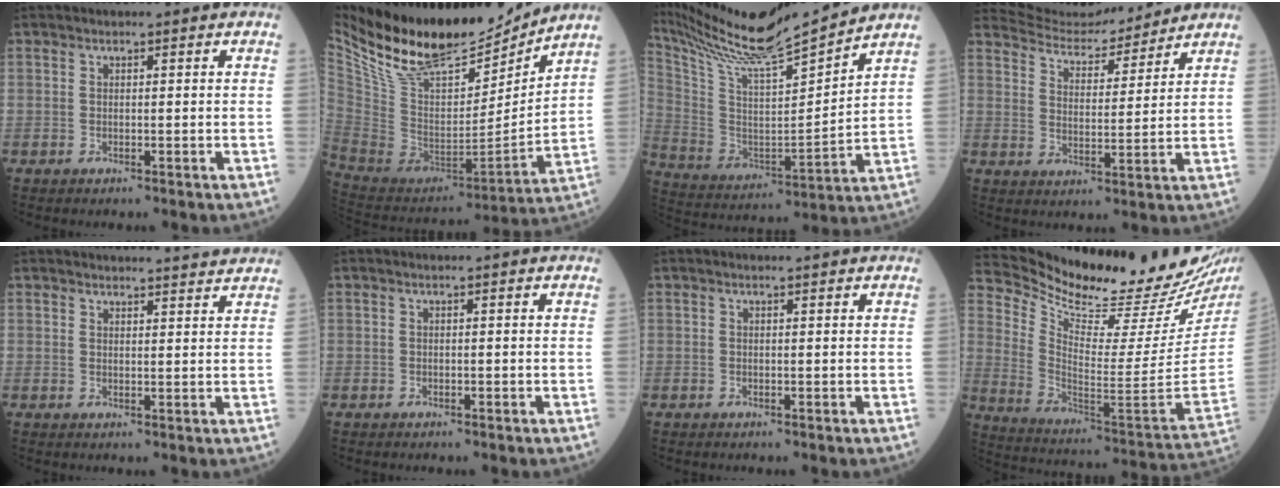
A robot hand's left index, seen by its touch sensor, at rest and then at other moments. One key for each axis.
{"total": 25.6, "fx": 21.7, "fy": 7.1, "fz": 11.5, "tx": -0.231, "ty": -0.018, "tz": 0.370}
{"total": 19.3, "fx": 17.6, "fy": -0.2, "fz": 7.9, "tx": -0.161, "ty": -0.023, "tz": 0.308}
{"total": 10.0, "fx": 9.9, "fy": 1.0, "fz": 1.1, "tx": -0.029, "ty": 0.009, "tz": 0.163}
{"total": 6.2, "fx": 6.1, "fy": 0.5, "fz": 0.8, "tx": -0.001, "ty": 0.007, "tz": 0.062}
{"total": 0.0}
{"total": 0.5, "fx": 0.4, "fy": 0.0, "fz": 0.2, "tx": -0.005, "ty": 0.001, "tz": 0.006}
{"total": 25.1, "fx": 22.6, "fy": 1.0, "fz": 10.8, "tx": -0.187, "ty": -0.110, "tz": 0.331}